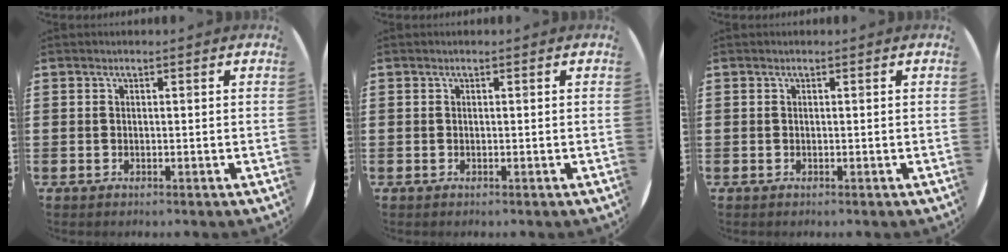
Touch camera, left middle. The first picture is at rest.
{"total": 0.0}
{"total": 0.0}